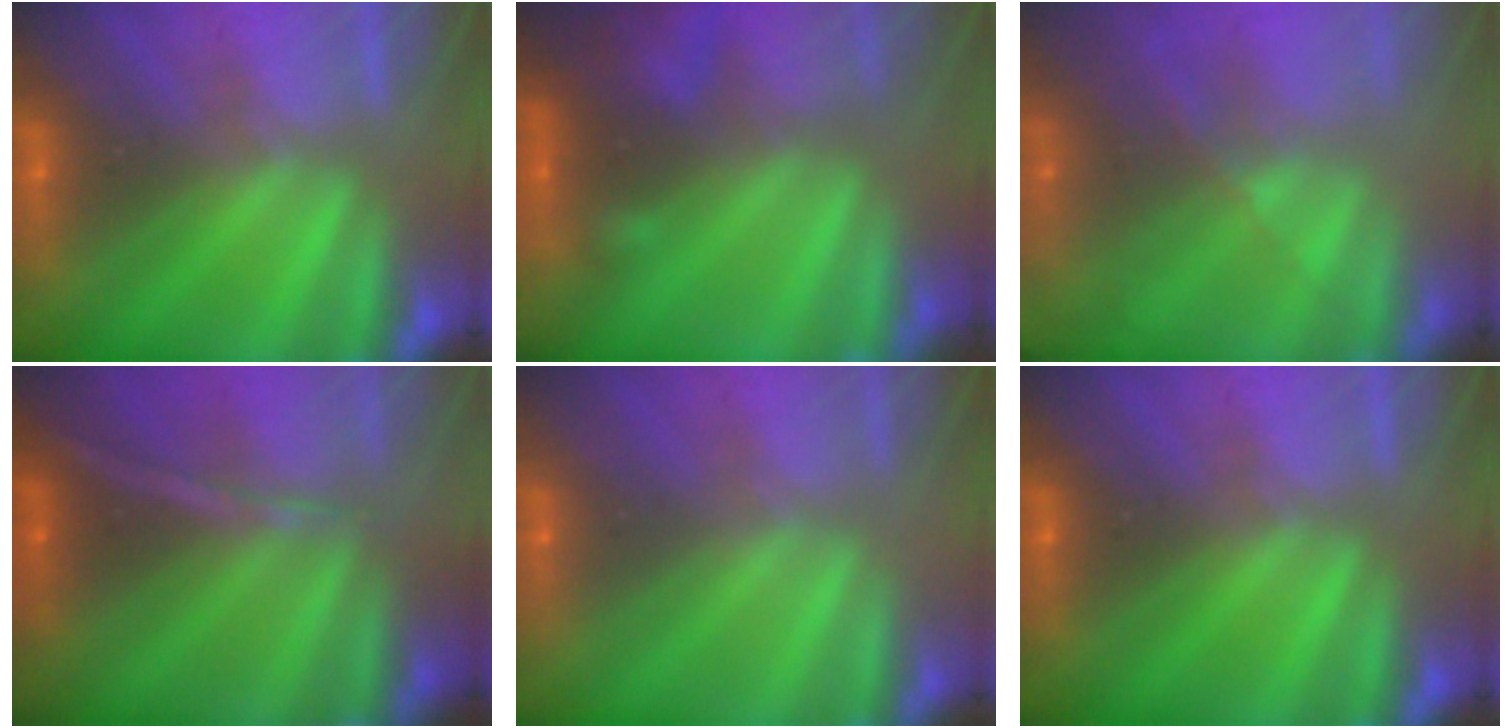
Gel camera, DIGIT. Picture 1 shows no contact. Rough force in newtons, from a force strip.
{"total": 5.8}
{"total": 7.6}
{"total": 1.3}
{"total": 4.5}
{"total": 0.0}